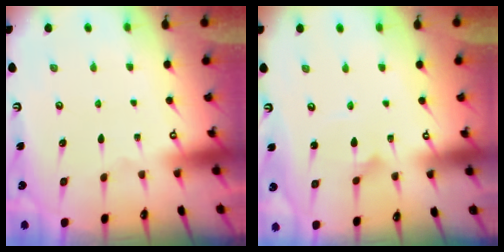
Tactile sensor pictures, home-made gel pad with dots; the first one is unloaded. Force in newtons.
{"total": 3.1, "press": 3.1, "slide": 0.0}